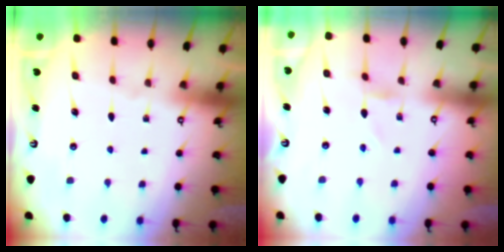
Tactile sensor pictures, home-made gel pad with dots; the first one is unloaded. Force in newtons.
{"total": 0.8, "press": 0.8, "slide": 0.2}